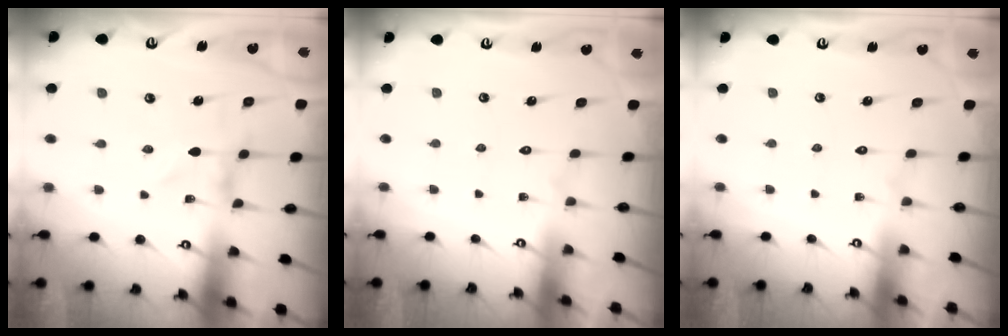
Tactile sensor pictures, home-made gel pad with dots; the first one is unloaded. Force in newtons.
{"total": 1.5, "press": 1.5, "slide": 0.1}
{"total": 1.5, "press": 1.5, "slide": 0.1}